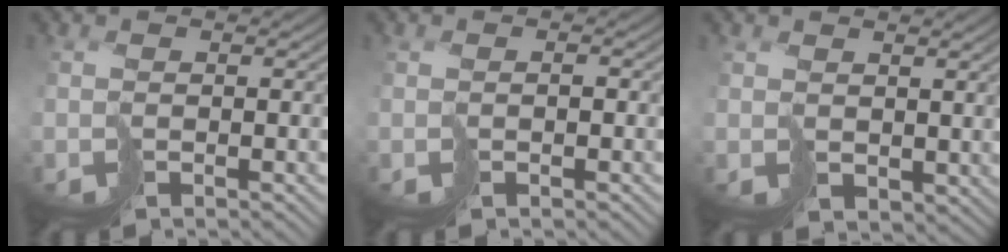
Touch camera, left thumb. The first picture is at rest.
{"total": 0.6, "force": [-0.2, 0.2, 0.5], "torque": [-0.011, 0.002, -0.004]}
{"total": 2.4, "force": [1.9, 1.3, 0.7], "torque": [-0.029, -0.004, 0.042]}